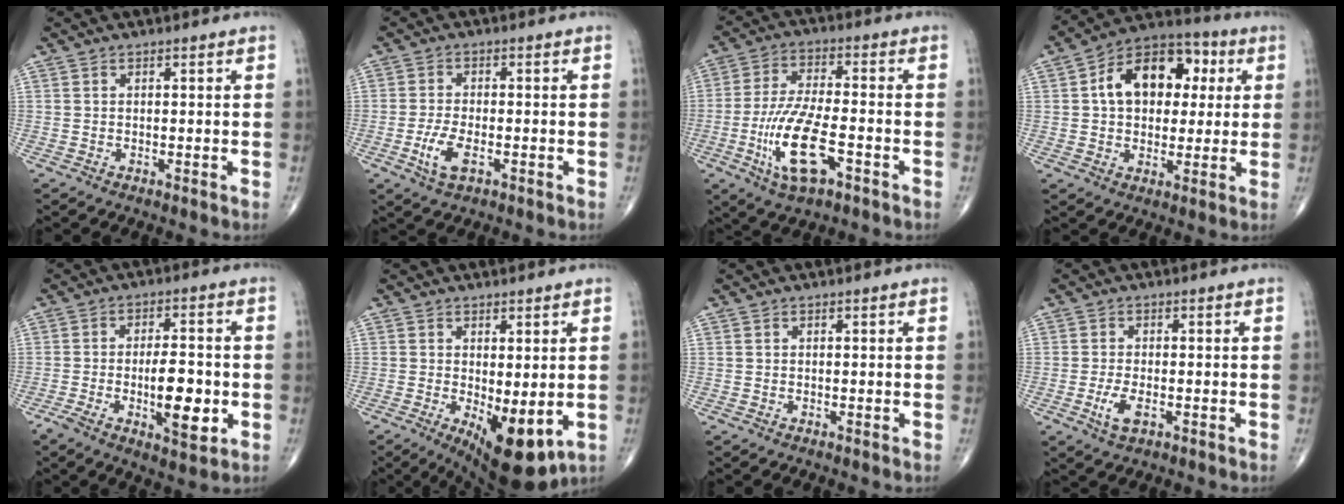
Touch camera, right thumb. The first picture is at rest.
{"total": 5.1, "force": [-1.9, 2.3, 4.2], "torque": [-0.090, 0.005, -0.032]}
{"total": 13.2, "force": [-4.7, 4.7, 11.3], "torque": [-0.231, 0.016, -0.082]}
{"total": 15.7, "force": [3.3, 10.7, 11.0], "torque": [-0.131, 0.020, 0.043]}
{"total": 10.8, "force": [-2.5, 4.0, 9.7], "torque": [-0.153, 0.014, -0.033]}
{"total": 10.4, "force": [-2.3, 4.2, 9.2], "torque": [-0.131, -0.020, -0.018]}
{"total": 0.0}
{"total": 3.9, "force": [-1.4, 1.8, 3.2], "torque": [-0.067, 0.001, -0.021]}